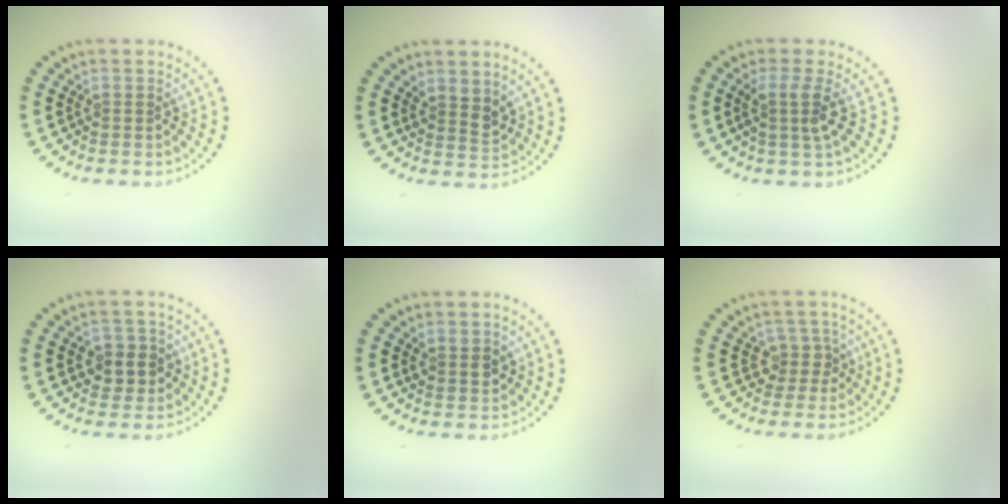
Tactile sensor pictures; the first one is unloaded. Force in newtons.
{"total": 2.0, "press": 1.7, "slide": 1.1}
{"total": 2.5, "press": 1.9, "slide": 1.6}
{"total": 2.8, "press": 2.6, "slide": 0.9}
{"total": 1.7, "press": 1.5, "slide": 0.7}
{"total": 1.9, "press": 1.4, "slide": 1.3}